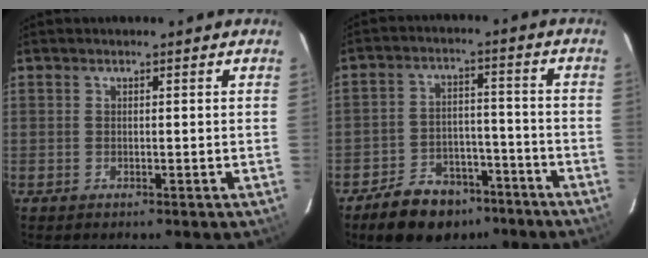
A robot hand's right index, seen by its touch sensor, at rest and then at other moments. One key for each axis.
{"total": 12.9, "fx": -9.4, "fy": 7.2, "fz": 5.1, "tx": -0.117, "ty": 0.017, "tz": -0.129}